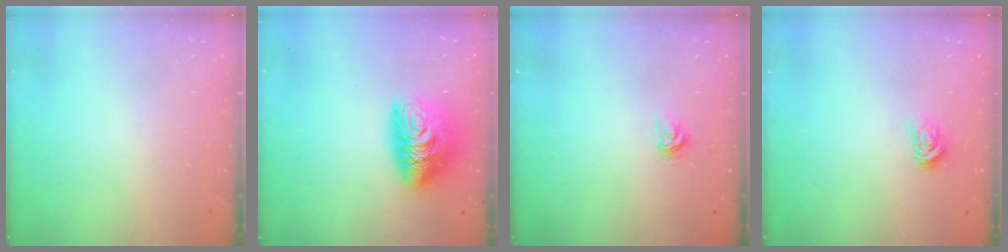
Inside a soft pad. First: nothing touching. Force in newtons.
{"total": 11.5, "press": 11.5, "slide": 0.9}
{"total": 3.7, "press": 3.7, "slide": 0.4}
{"total": 3.7, "press": 3.6, "slide": 0.6}